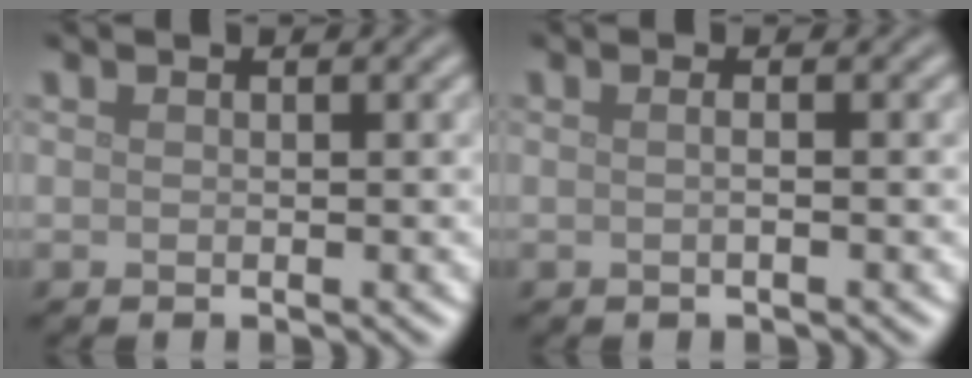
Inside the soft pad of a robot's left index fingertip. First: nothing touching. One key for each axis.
{"total": 1.4, "fx": 0.2, "fy": 0.6, "fz": 1.2, "tx": -0.005, "ty": -0.004, "tz": -0.012}